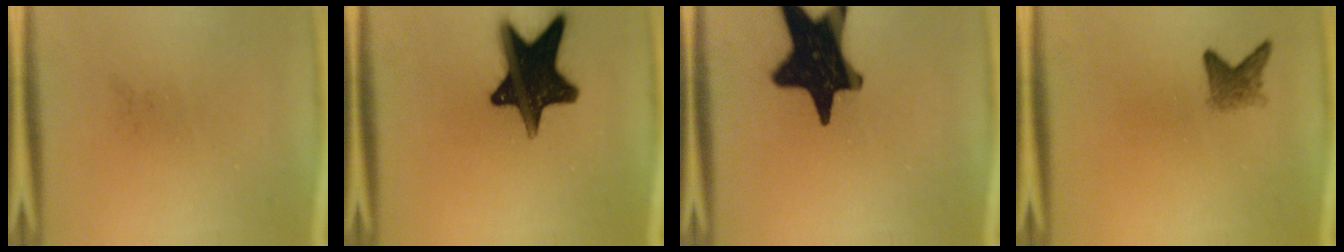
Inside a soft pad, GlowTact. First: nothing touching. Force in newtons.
{"total": 18.4}
{"total": 19.9}
{"total": 2.6}